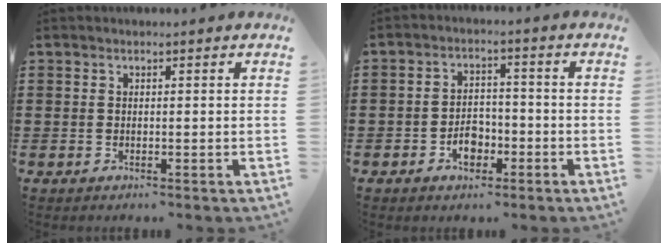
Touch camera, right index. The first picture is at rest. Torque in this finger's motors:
{"motor_torque": [1.16, 0.97, 0.54, 0.04]}